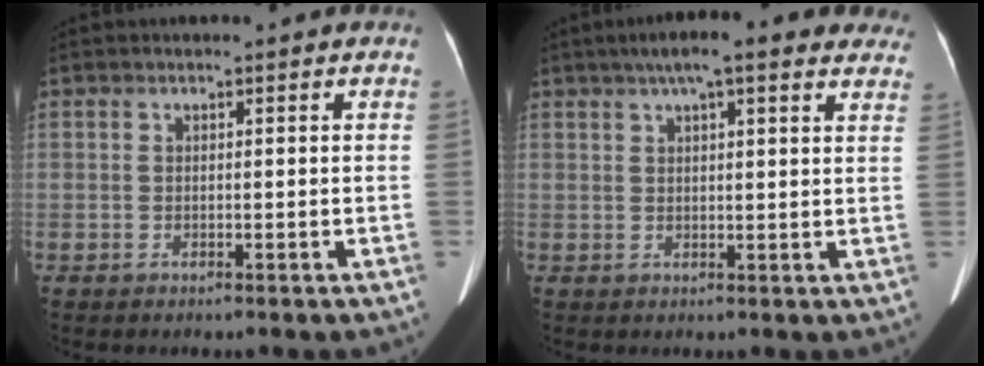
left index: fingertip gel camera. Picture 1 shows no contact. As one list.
[{"total": 13.6, "force": [10.3, 3.0, 8.4], "torque": [-0.118, 0.043, 0.131]}]